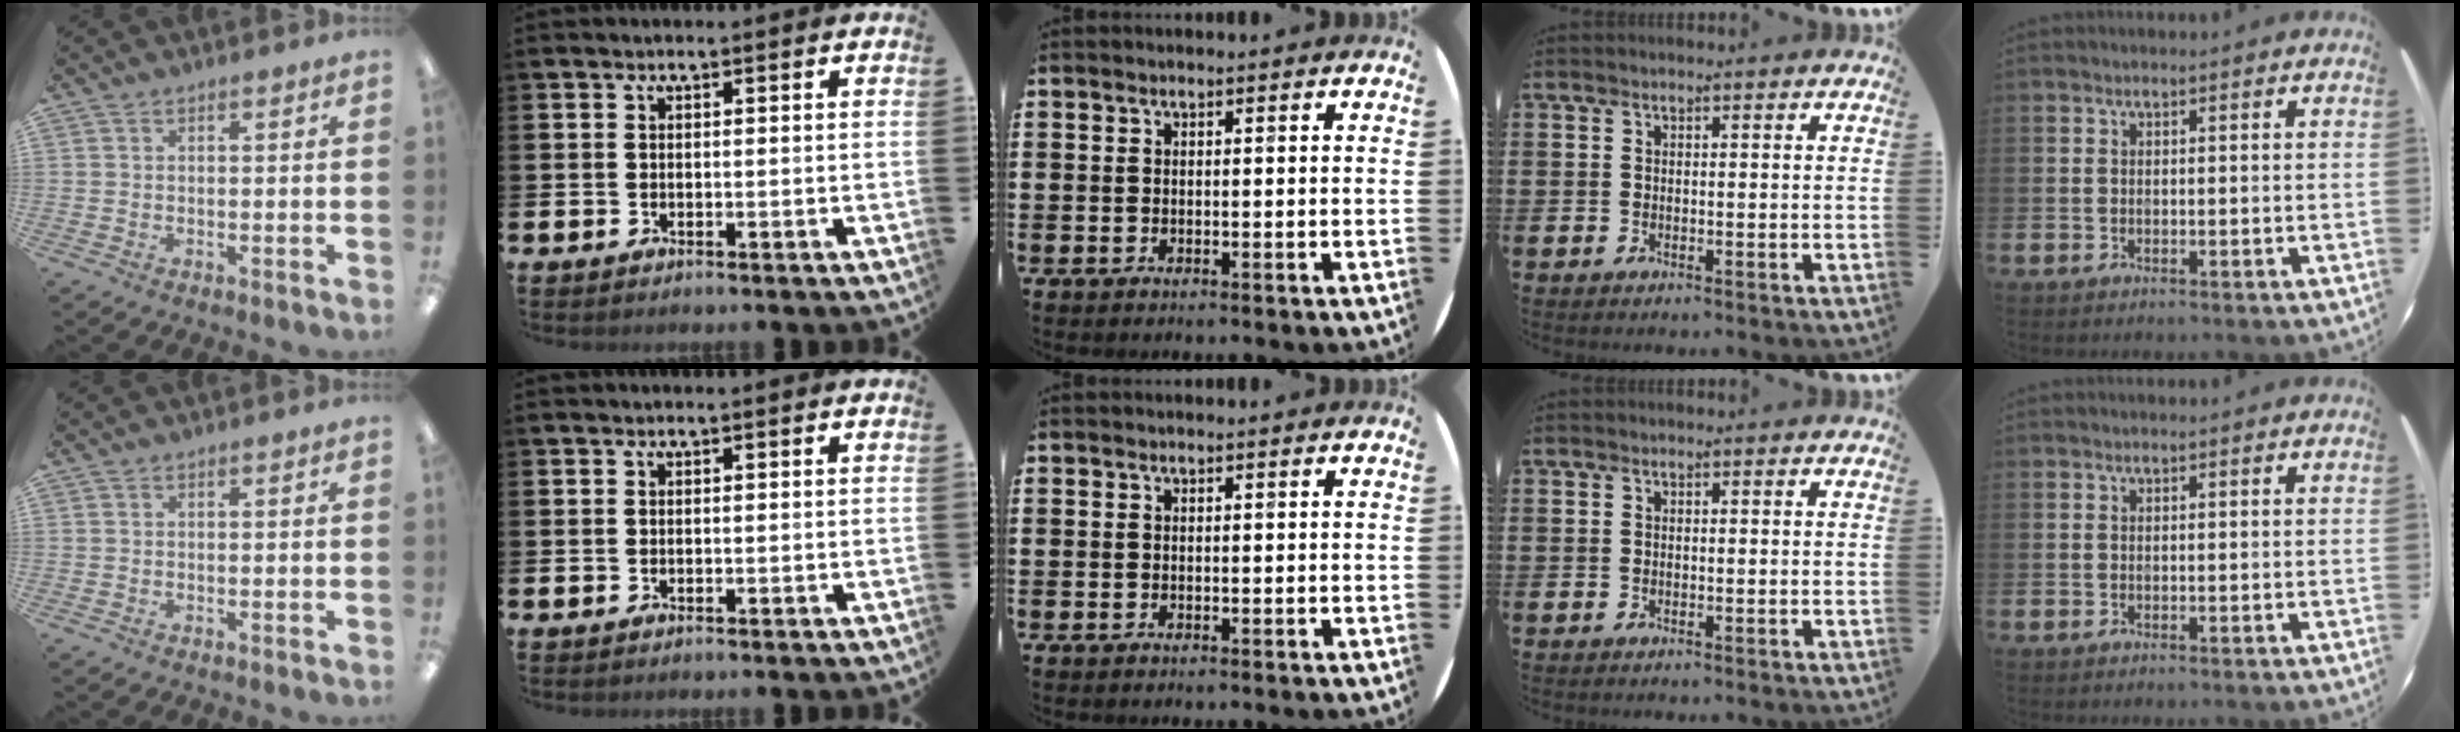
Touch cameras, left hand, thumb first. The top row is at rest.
{}